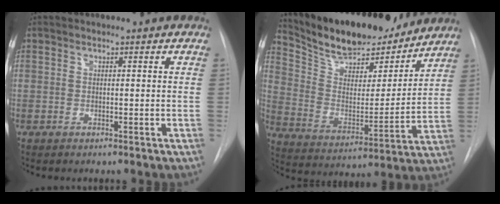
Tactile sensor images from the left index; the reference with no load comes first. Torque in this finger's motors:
{"motor_torque": [0.08, -0.79, 0.26, 0.10]}